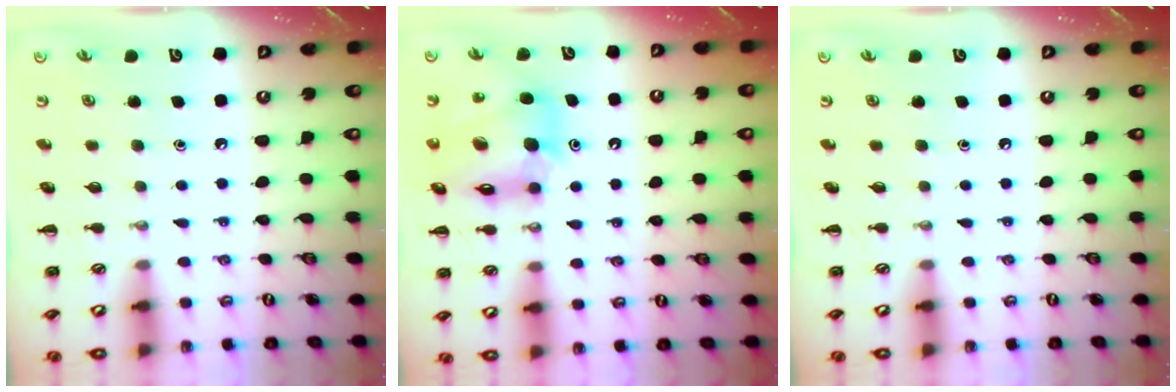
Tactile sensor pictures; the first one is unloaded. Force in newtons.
{"total": 13.9, "press": 13.3, "slide": 4.0}
{"total": 0.0}